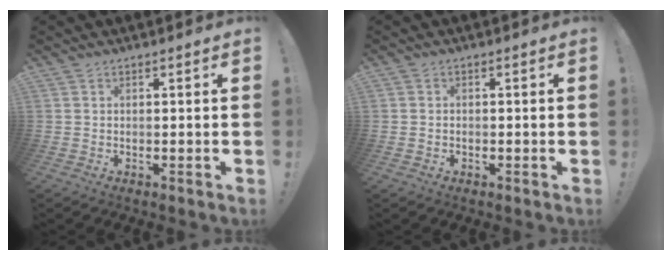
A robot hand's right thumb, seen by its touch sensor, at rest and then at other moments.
{"total": 1.0, "force": [-0.7, 0.7, 0.3], "torque": [-0.011, 0.005, -0.012]}